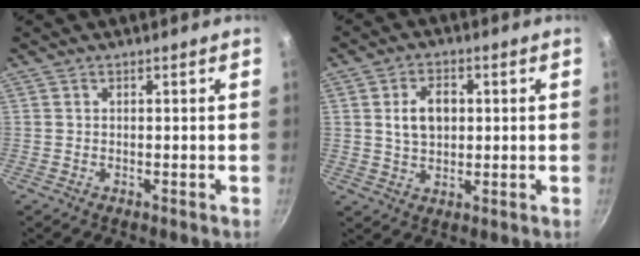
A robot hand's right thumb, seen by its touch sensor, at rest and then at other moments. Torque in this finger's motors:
{"motor_torque": [0.28, 1.72, 0.60, 0.40, 0.04]}